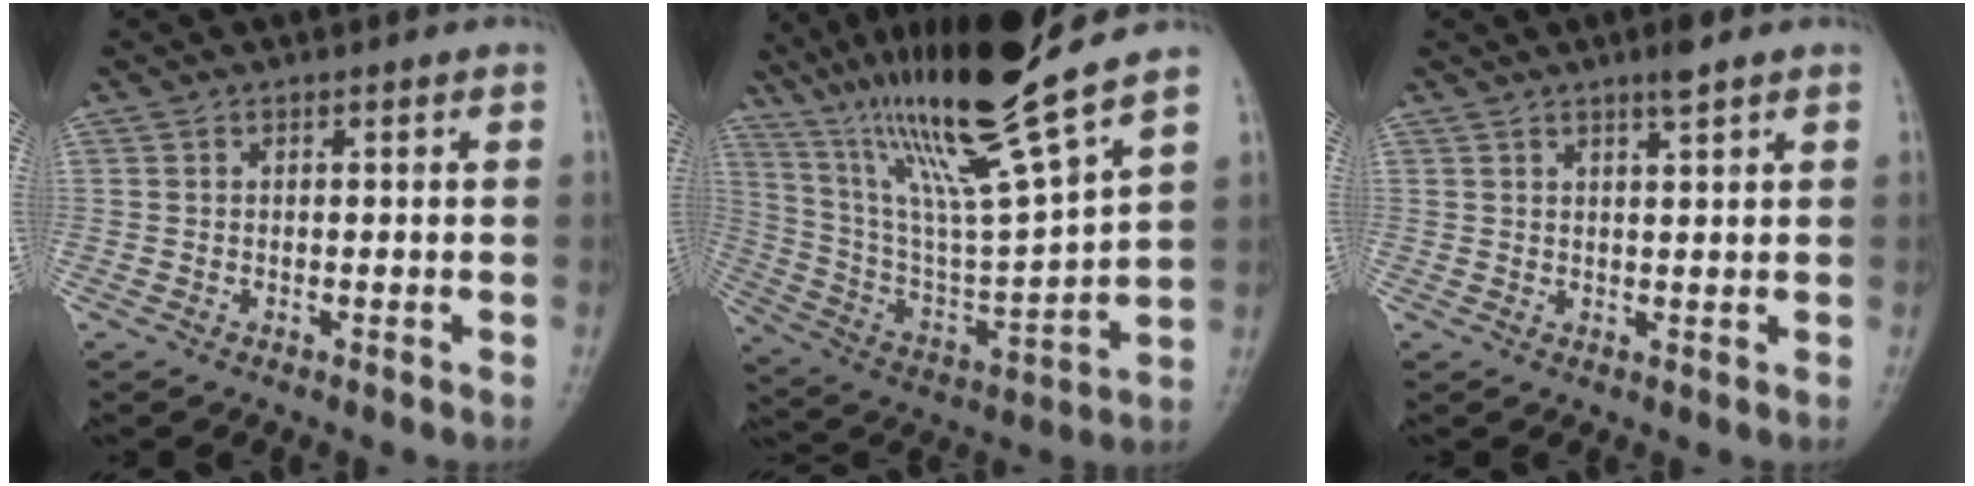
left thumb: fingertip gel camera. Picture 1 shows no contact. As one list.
[{"total": 22.1, "force": [15.9, 0.5, 15.3], "torque": [-0.261, -0.065, 0.298]}, {"total": 2.6, "force": [1.8, 0.2, 1.9], "torque": [-0.032, -0.011, 0.030]}]